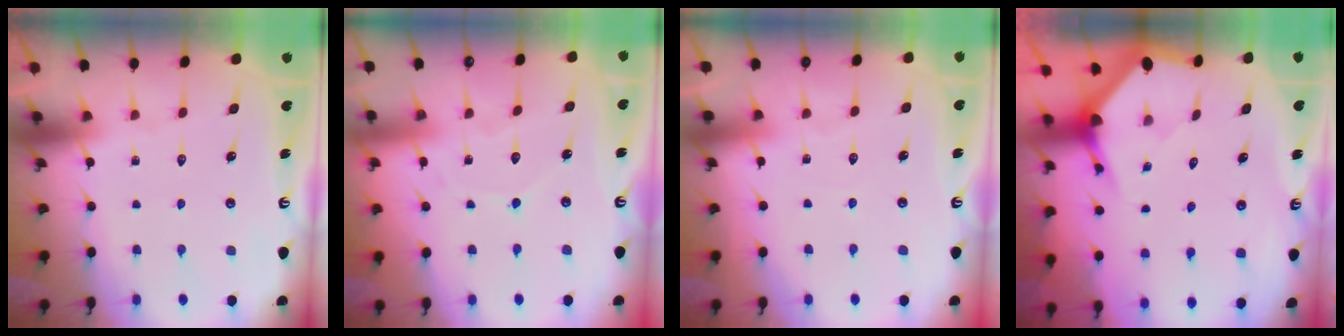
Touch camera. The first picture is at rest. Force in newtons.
{"total": 4.3, "press": 4.3, "slide": 0.2}
{"total": 2.7, "press": 2.7, "slide": 0.3}
{"total": 2.9, "press": 2.9, "slide": 0.2}